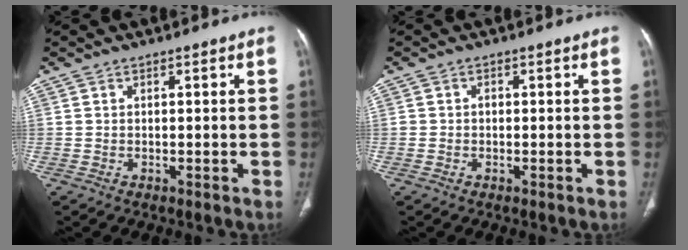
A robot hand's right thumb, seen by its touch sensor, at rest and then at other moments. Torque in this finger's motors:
{"motor_torque": [0.05, -0.15, 0.21, 0.16, 0.00]}